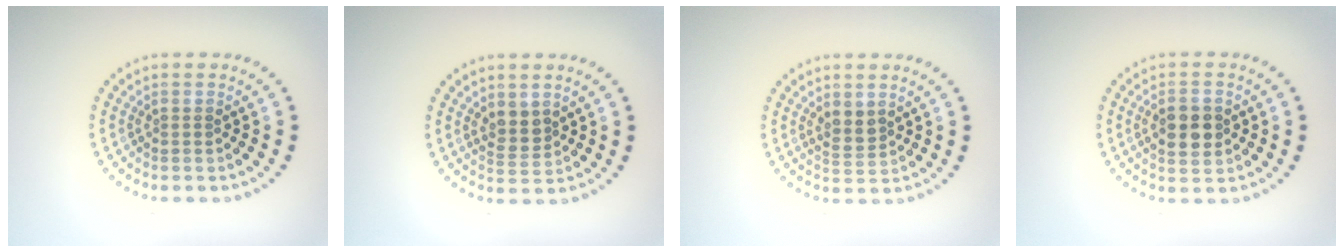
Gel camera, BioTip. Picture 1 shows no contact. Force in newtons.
{"total": 2.1, "press": 1.9, "slide": 0.9}
{"total": 1.8, "press": 1.5, "slide": 0.9}
{"total": 3.7, "press": 3.7, "slide": 0.2}